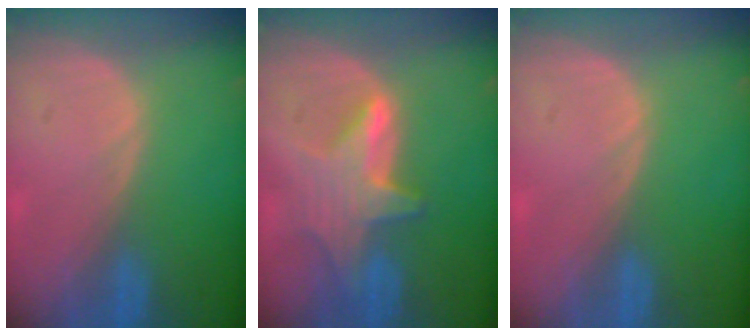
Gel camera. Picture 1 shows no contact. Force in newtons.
{"total": 6.9, "press": 6.4, "slide": 2.6}
{"total": 0.0}